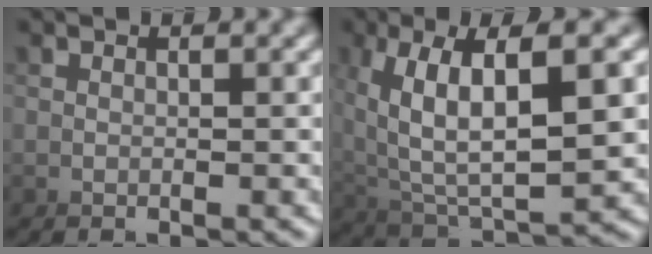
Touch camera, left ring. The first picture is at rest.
{"total": 4.0, "force": [2.3, 0.4, 3.3], "torque": [-0.120, 0.020, 0.031]}